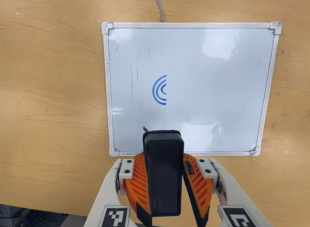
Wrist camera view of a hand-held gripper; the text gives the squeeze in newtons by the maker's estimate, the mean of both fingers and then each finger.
{"total": 8.8, "left": 8.8, "right": 8.8}